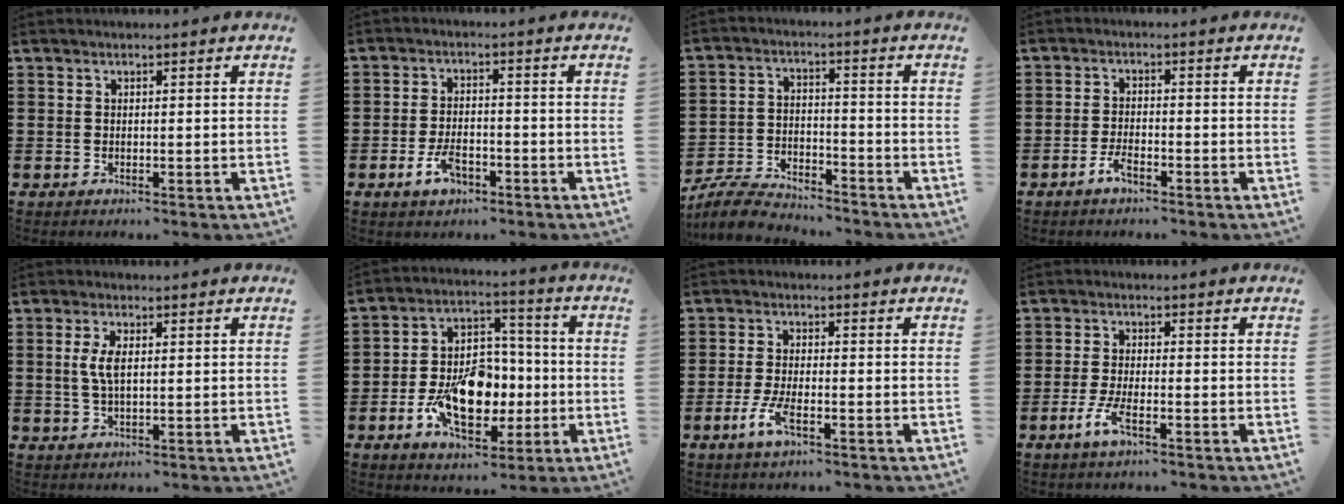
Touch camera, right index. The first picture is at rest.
{"total": 4.3, "force": [-2.2, 2.1, 3.0], "torque": [-0.065, 0.001, -0.044]}
{"total": 5.9, "force": [-5.7, 0.8, 1.2], "torque": [-0.037, 0.005, -0.115]}
{"total": 2.9, "force": [-2.0, 1.0, 1.9], "torque": [-0.048, -0.001, -0.041]}
{"total": 3.9, "force": [0.7, 1.5, 3.5], "torque": [-0.080, 0.003, 0.007]}
{"total": 12.2, "force": [-3.0, 7.7, 8.9], "torque": [-0.168, 0.006, -0.049]}
{"total": 4.5, "force": [-2.1, 1.2, 3.8], "torque": [-0.090, -0.010, -0.044]}
{"total": 4.1, "force": [-2.1, 0.8, 3.4], "torque": [-0.083, -0.013, -0.045]}